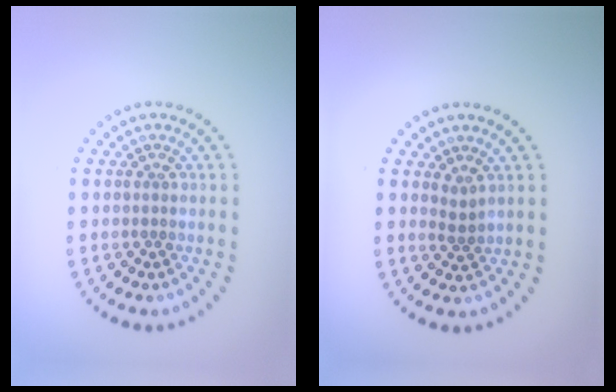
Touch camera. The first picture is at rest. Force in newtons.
{"total": 1.1, "press": 0.7, "slide": 0.8}